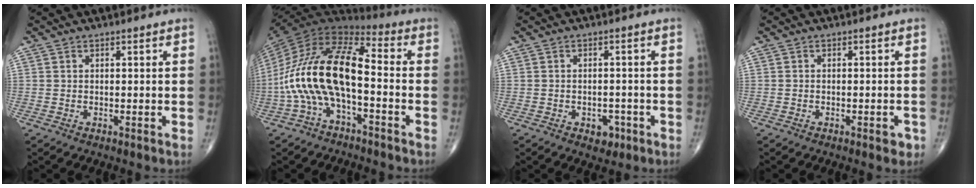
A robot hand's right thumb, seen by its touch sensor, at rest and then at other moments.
{"total": 18.2, "force": [-3.7, 7.9, 16.0], "torque": [-0.314, 0.059, -0.077]}
{"total": 4.0, "force": [-2.0, 2.7, 2.2], "torque": [-0.010, 0.014, -0.023]}
{"total": 1.9, "force": [-1.0, 0.8, 1.4], "torque": [-0.013, 0.003, -0.014]}